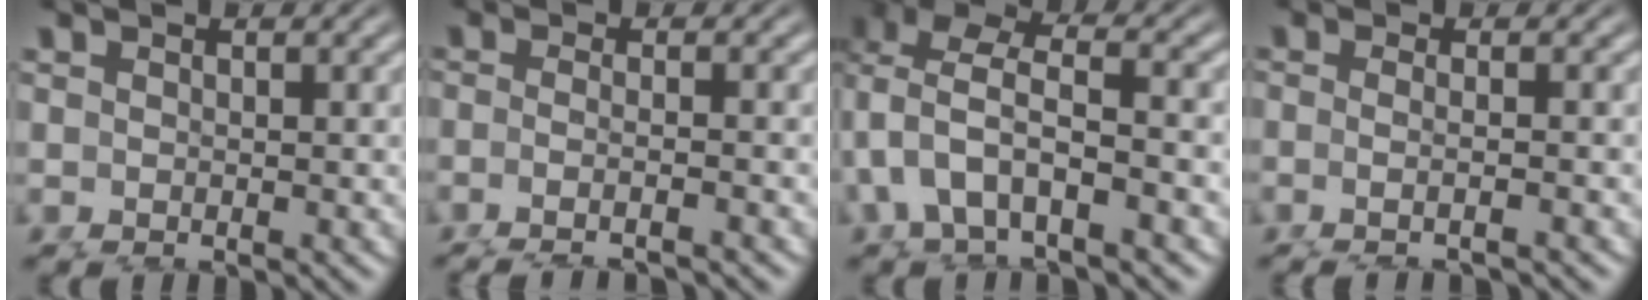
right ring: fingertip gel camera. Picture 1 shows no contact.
{"total": 2.3, "force": [-1.5, 0.5, 1.6], "torque": [-0.054, -0.019, -0.012]}
{"total": 7.4, "force": [1.2, 5.7, 4.6], "torque": [-0.107, -0.005, 0.017]}
{"total": 1.8, "force": [-1.0, 0.0, 1.5], "torque": [-0.052, -0.014, -0.004]}